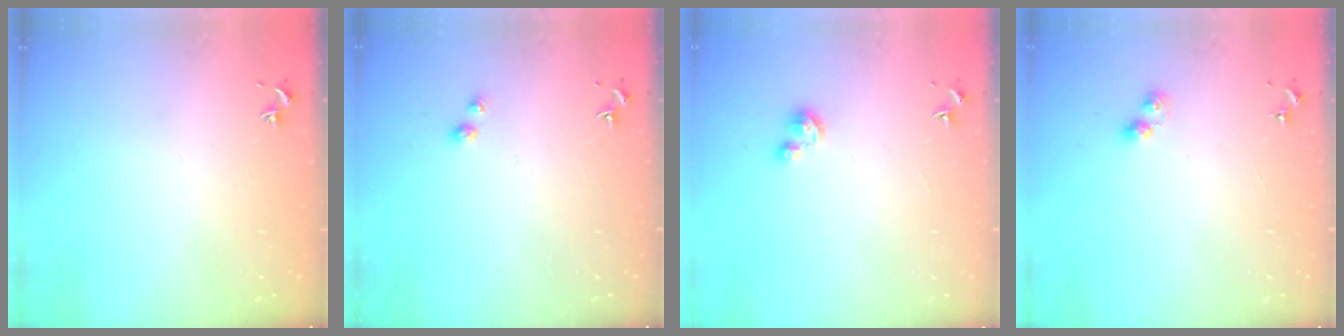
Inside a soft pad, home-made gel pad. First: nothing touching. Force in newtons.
{"total": 2.7, "press": 2.7, "slide": 0.2}
{"total": 3.0, "press": 2.9, "slide": 0.3}
{"total": 4.9, "press": 4.9, "slide": 0.2}